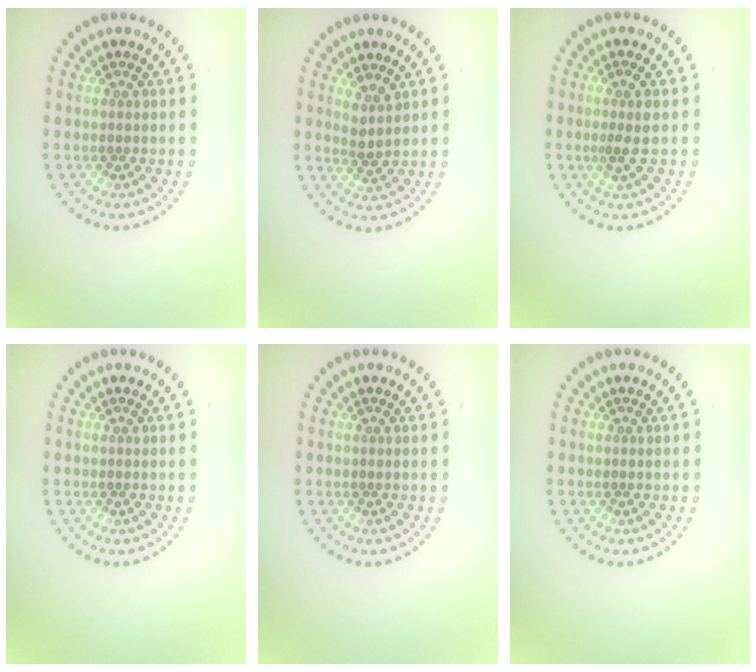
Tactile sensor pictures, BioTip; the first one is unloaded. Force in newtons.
{"total": 1.8, "press": 1.4, "slide": 1.1}
{"total": 1.4, "press": 1.1, "slide": 0.9}
{"total": 0.0}
{"total": 0.0}
{"total": 0.0}